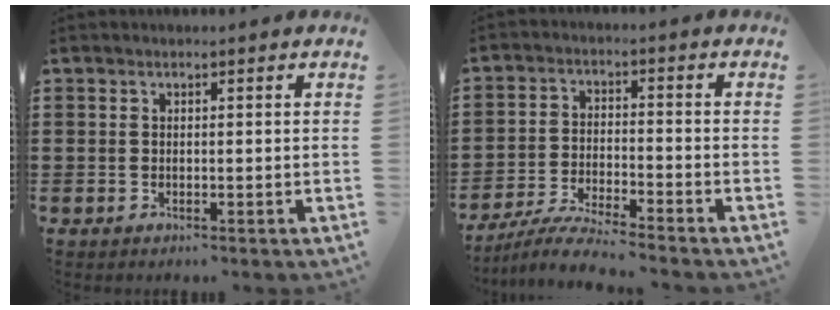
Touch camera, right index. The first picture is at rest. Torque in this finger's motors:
{"motor_torque": [0.08, 0.22, 0.11, 0.06]}